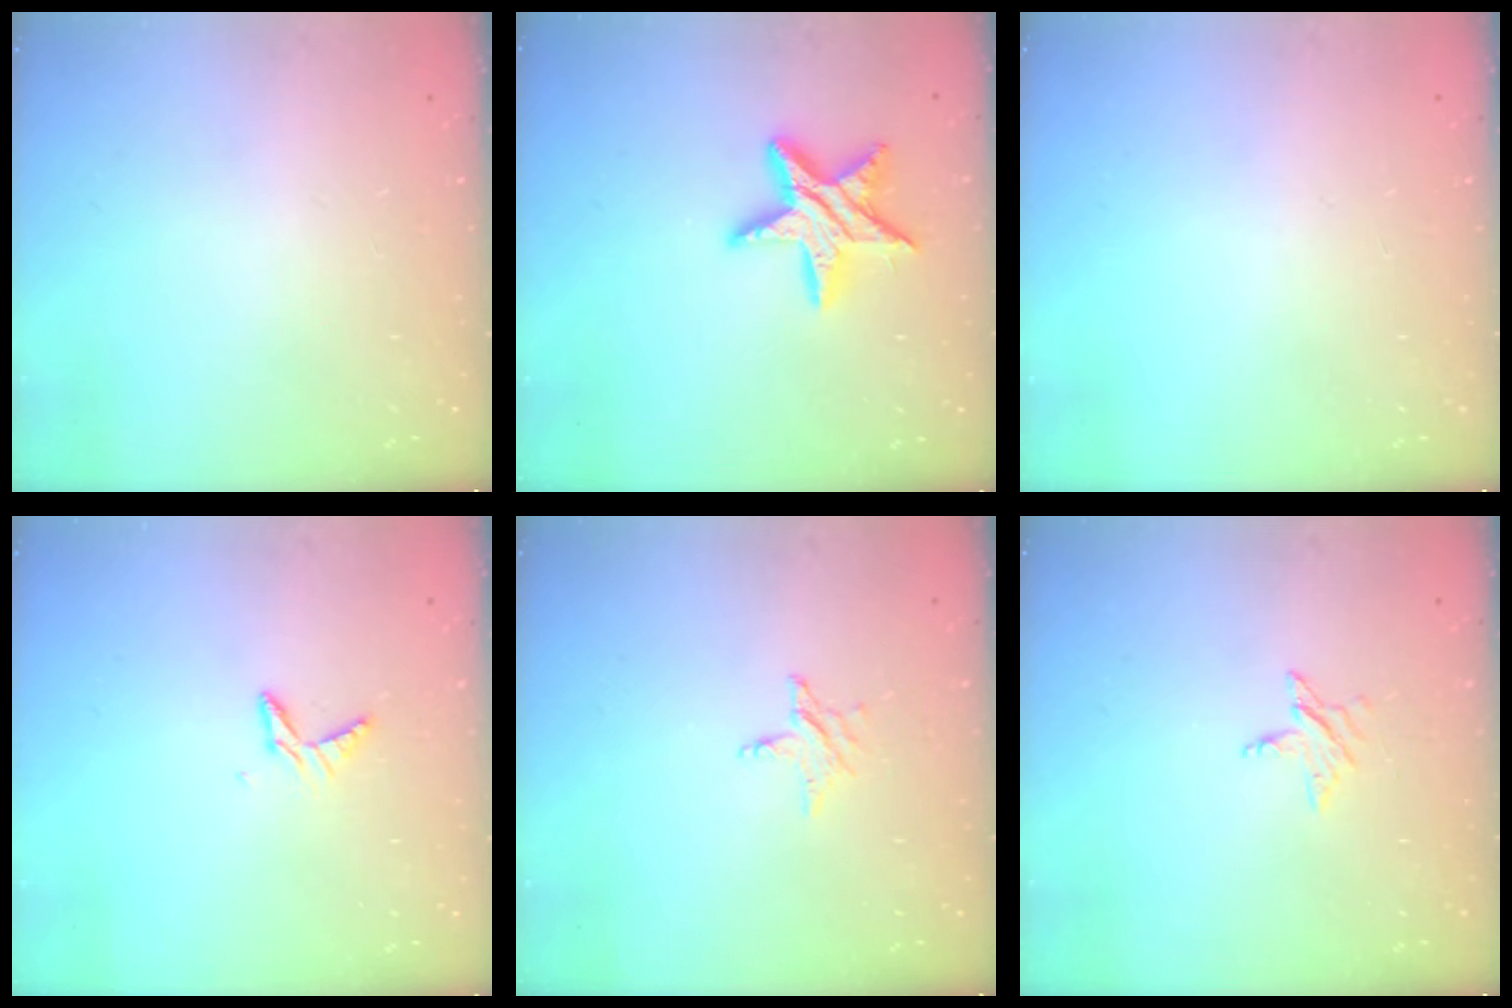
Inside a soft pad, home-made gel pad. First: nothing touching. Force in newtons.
{"total": 13.2, "press": 13.2, "slide": 0.6}
{"total": 0.0}
{"total": 6.2, "press": 6.1, "slide": 0.4}
{"total": 3.0, "press": 3.0, "slide": 0.3}
{"total": 3.6, "press": 3.6, "slide": 0.3}